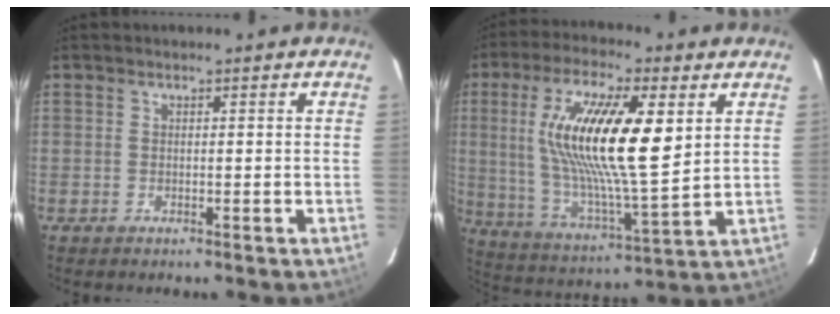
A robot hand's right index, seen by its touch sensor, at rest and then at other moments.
{"total": 20.5, "force": [5.5, 5.1, 19.1], "torque": [-0.356, 0.001, 0.104]}